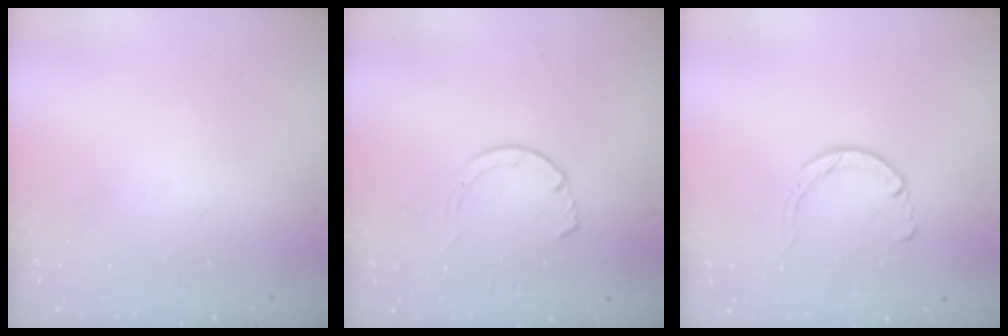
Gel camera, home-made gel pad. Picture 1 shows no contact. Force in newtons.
{"total": 3.6, "press": 3.6, "slide": 0.5}
{"total": 2.9, "press": 2.8, "slide": 0.4}